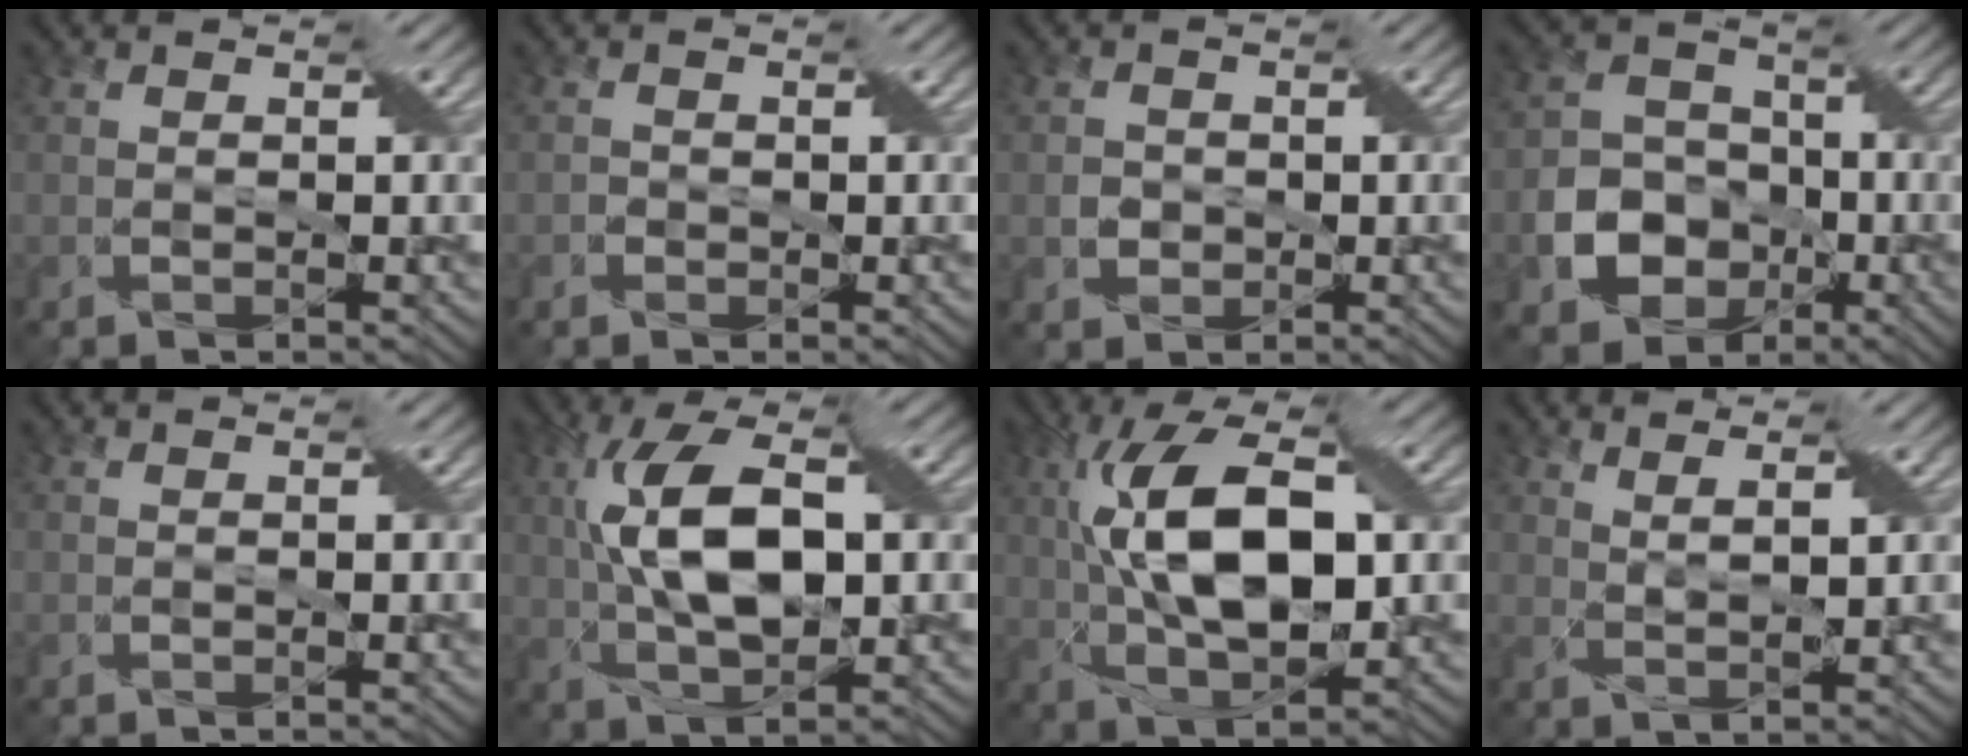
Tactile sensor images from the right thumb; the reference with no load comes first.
{"total": 0.9, "force": [-0.4, 0.8, -0.1], "torque": [0.004, -0.004, -0.007]}
{"total": 2.0, "force": [-0.4, 2.0, 0.3], "torque": [-0.006, -0.006, -0.007]}
{"total": 9.3, "force": [-3.3, 7.8, 3.7], "torque": [-0.084, -0.020, -0.075]}
{"total": 0.0}
{"total": 11.1, "force": [1.1, 5.3, 9.7], "torque": [-0.193, 0.013, 0.021]}
{"total": 13.8, "force": [1.3, 6.6, 12.0], "torque": [-0.233, 0.013, 0.023]}
{"total": 3.2, "force": [2.2, 0.5, 2.2], "torque": [-0.034, -0.007, 0.045]}